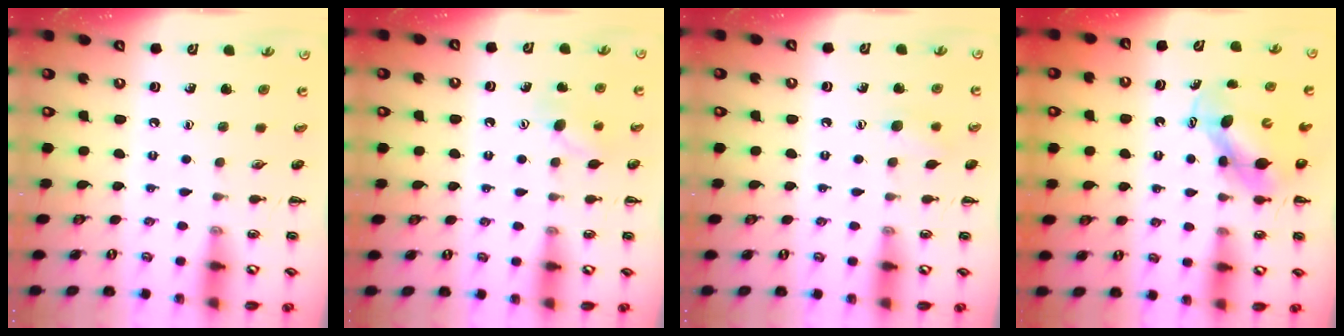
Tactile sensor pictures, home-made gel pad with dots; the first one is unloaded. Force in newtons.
{"total": 7.3, "press": 7.1, "slide": 1.6}
{"total": 5.7, "press": 5.5, "slide": 1.2}
{"total": 6.4, "press": 6.4, "slide": 0.8}